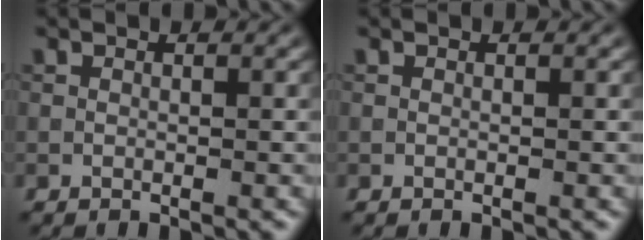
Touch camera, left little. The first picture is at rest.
{"total": 0.0}